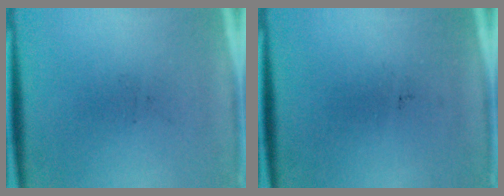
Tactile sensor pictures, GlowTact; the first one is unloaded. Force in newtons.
{"total": 0.0}